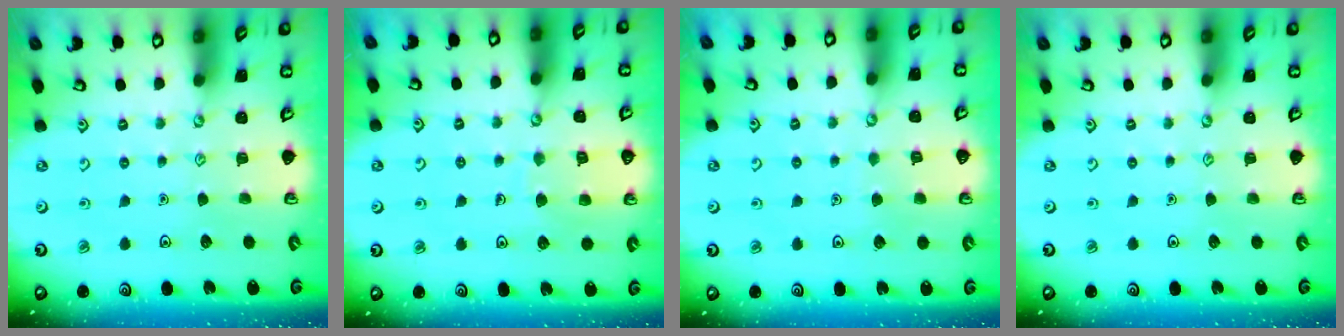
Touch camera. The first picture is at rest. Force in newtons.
{"total": 7.8, "press": 7.7, "slide": 0.5}
{"total": 3.2, "press": 3.2, "slide": 0.2}
{"total": 0.0}